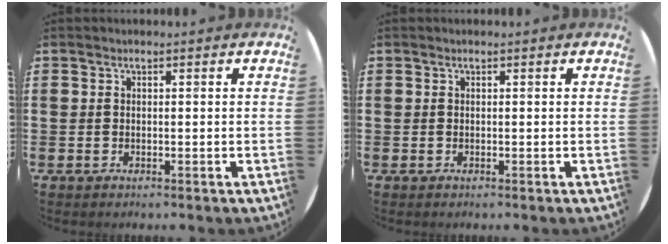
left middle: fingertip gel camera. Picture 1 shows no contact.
{"total": 0.0}